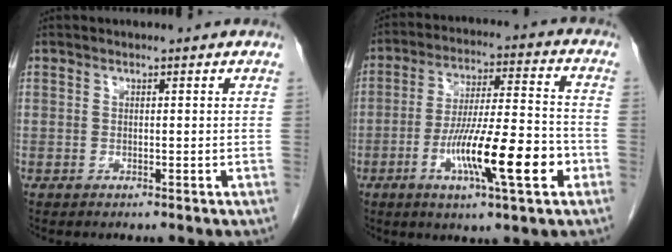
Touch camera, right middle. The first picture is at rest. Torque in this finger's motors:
{"motor_torque": [1.11, -1.03, 0.37, 0.21]}